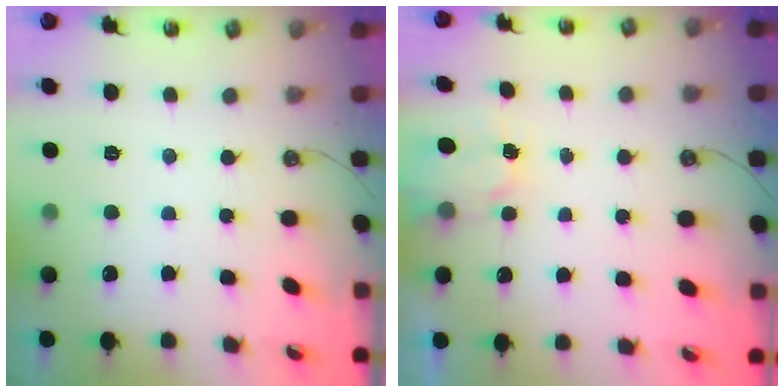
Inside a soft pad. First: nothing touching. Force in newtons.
{"total": 2.6, "press": 2.6, "slide": 0.4}